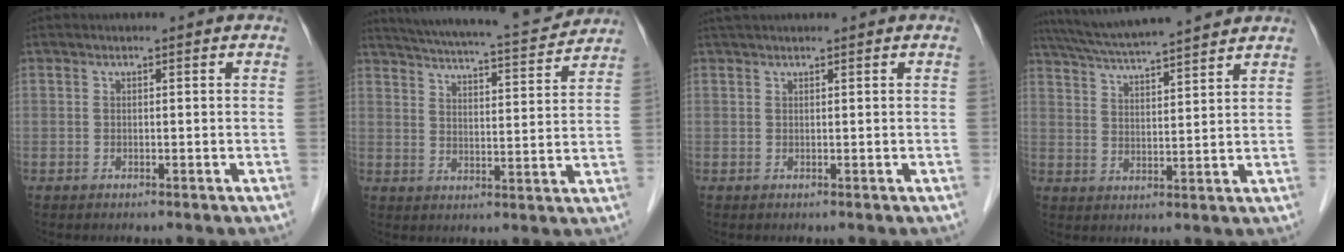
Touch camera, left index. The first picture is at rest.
{"total": 17.3, "force": [16.1, 2.0, 6.1], "torque": [-0.104, 0.006, 0.222]}
{"total": 2.7, "force": [2.4, 0.1, 1.2], "torque": [-0.014, 0.031, 0.043]}
{"total": 15.3, "force": [13.7, 0.5, 6.8], "torque": [-0.127, 0.032, 0.213]}